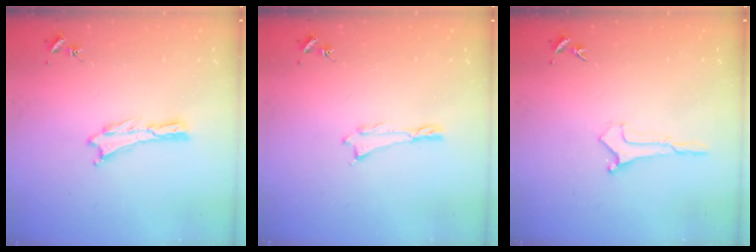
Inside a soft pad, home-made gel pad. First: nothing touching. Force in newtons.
{"total": 0.0}
{"total": 0.0}